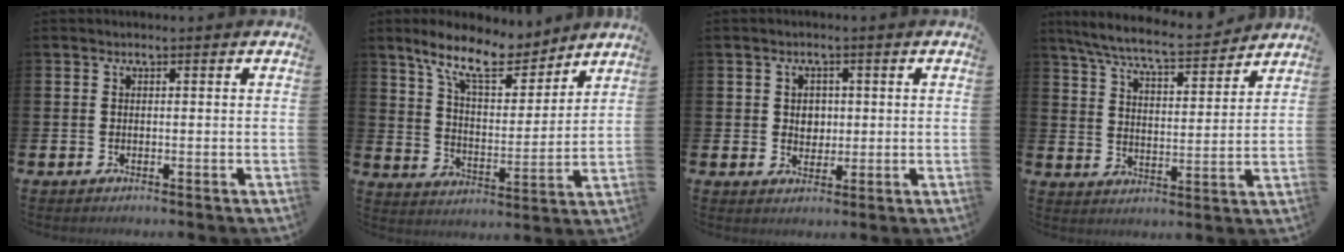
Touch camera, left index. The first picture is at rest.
{"total": 11.5, "force": [9.7, 3.6, 4.9], "torque": [-0.116, -0.051, 0.173]}
{"total": 2.4, "force": [0.7, 2.1, 1.0], "torque": [-0.002, 0.001, 0.006]}
{"total": 7.6, "force": [7.0, 0.7, 2.7], "torque": [-0.077, -0.046, 0.120]}